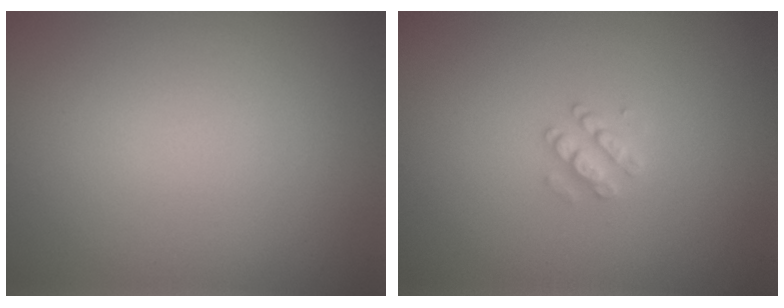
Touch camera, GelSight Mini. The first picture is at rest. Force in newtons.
{"total": 1.6, "press": 1.6, "slide": 0.3}